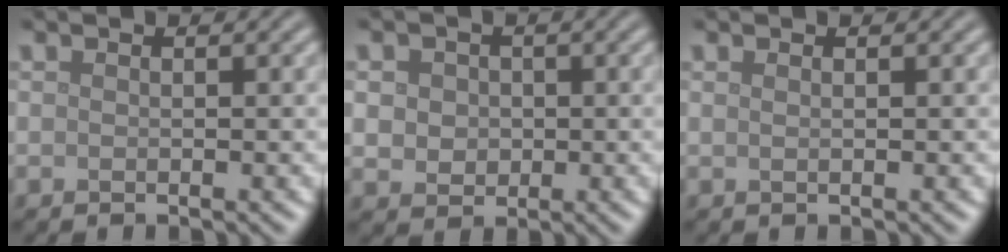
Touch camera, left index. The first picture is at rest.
{"total": 3.8, "force": [0.8, 3.2, 1.8], "torque": [-0.032, 0.014, 0.005]}
{"total": 0.6, "force": [0.4, 0.2, 0.4], "torque": [-0.005, -0.002, 0.002]}